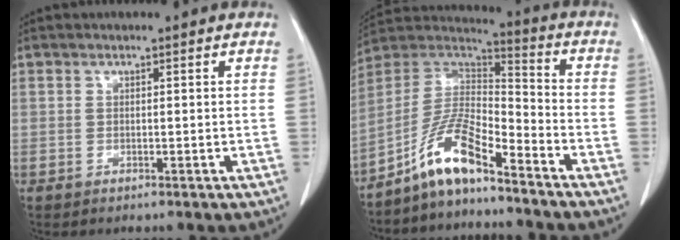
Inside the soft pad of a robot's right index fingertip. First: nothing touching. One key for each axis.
{"total": 11.0, "fx": -7.9, "fy": 1.9, "fz": 7.5, "tx": -0.156, "ty": 0.023, "tz": -0.148}